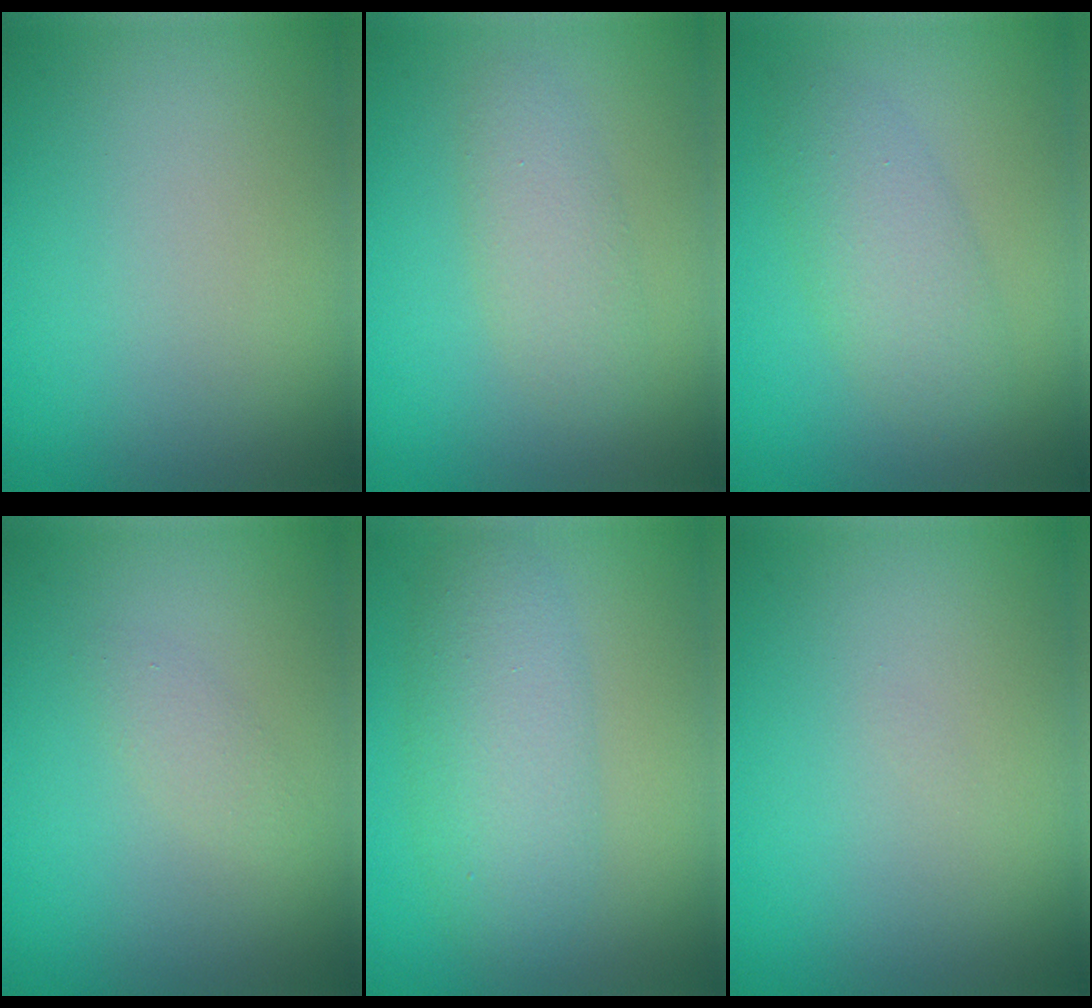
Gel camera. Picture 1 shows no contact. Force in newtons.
{"total": 2.6, "press": 2.6, "slide": 0.1}
{"total": 3.6, "press": 3.6, "slide": 0.0}
{"total": 1.2, "press": 1.2, "slide": 0.0}
{"total": 4.8, "press": 4.8, "slide": 0.1}
{"total": 0.0}